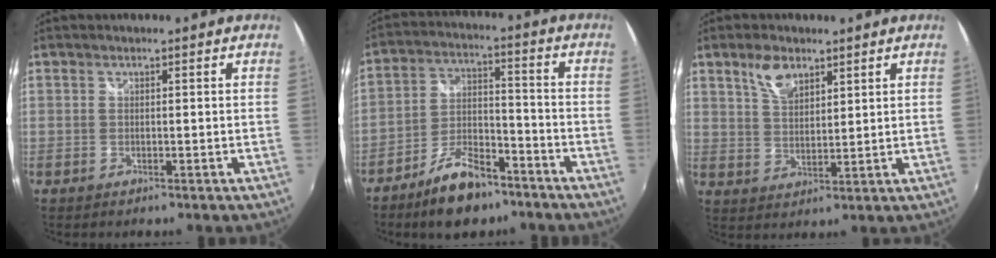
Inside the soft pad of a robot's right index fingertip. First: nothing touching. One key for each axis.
{"total": 11.4, "fx": -8.2, "fy": 4.7, "fz": 6.2, "tx": -0.126, "ty": 0.013, "tz": -0.140}
{"total": 6.1, "fx": 3.9, "fy": 3.1, "fz": 3.6, "tx": -0.063, "ty": 0.007, "tz": 0.074}